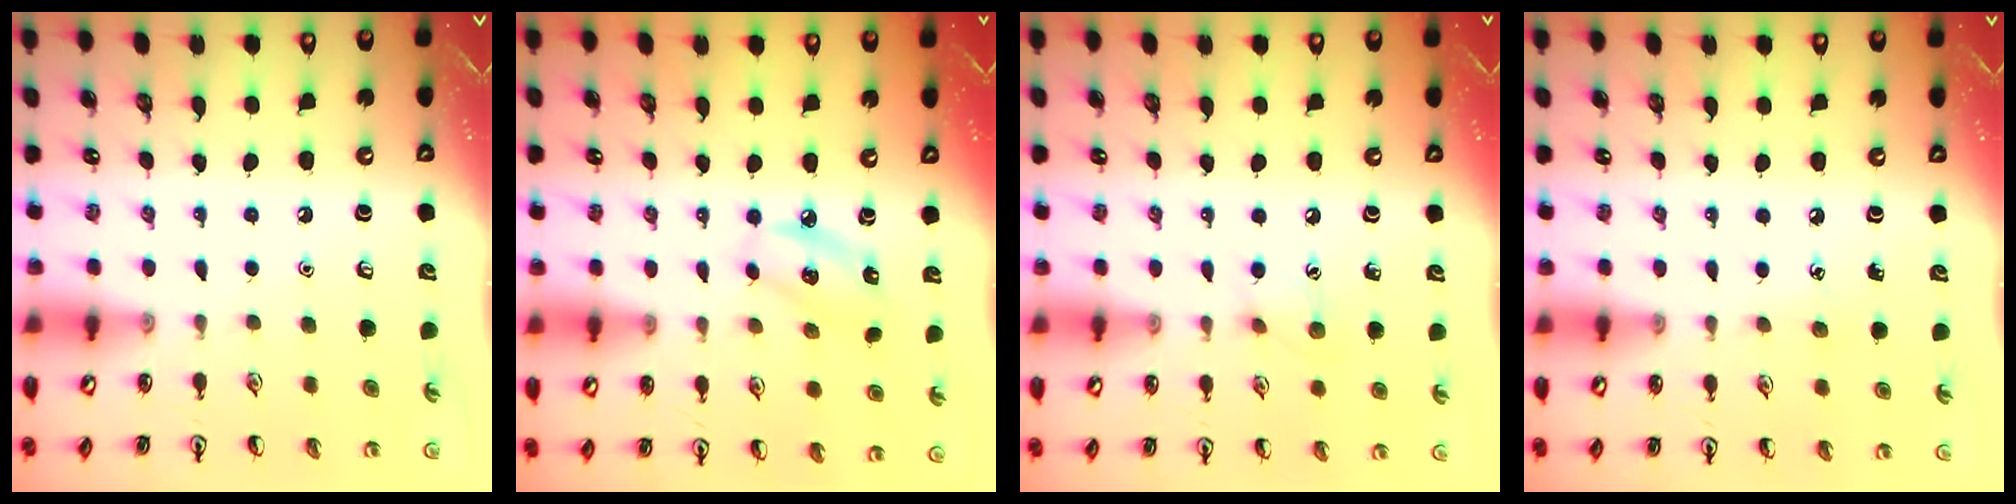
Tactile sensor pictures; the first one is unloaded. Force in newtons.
{"total": 6.1, "press": 6.0, "slide": 1.2}
{"total": 6.3, "press": 6.1, "slide": 1.4}
{"total": 3.7, "press": 3.6, "slide": 1.0}